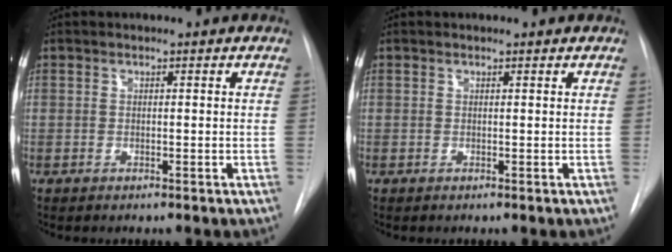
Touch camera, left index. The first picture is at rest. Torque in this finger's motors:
{"motor_torque": [-0.07, 0.06, -0.03, 0.00]}